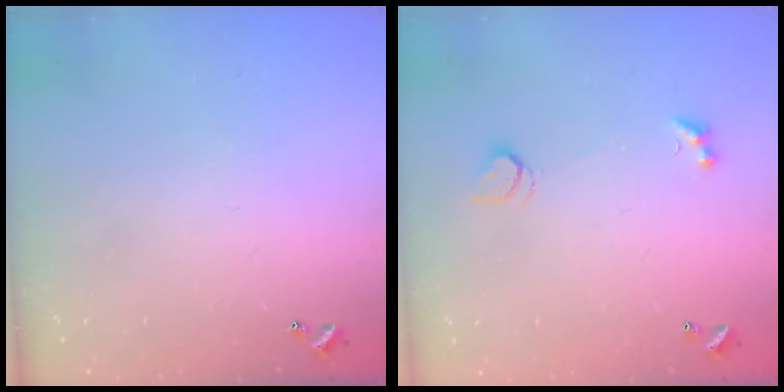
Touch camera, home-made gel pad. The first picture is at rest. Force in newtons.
{"total": 2.3, "press": 1.9, "slide": 1.1}